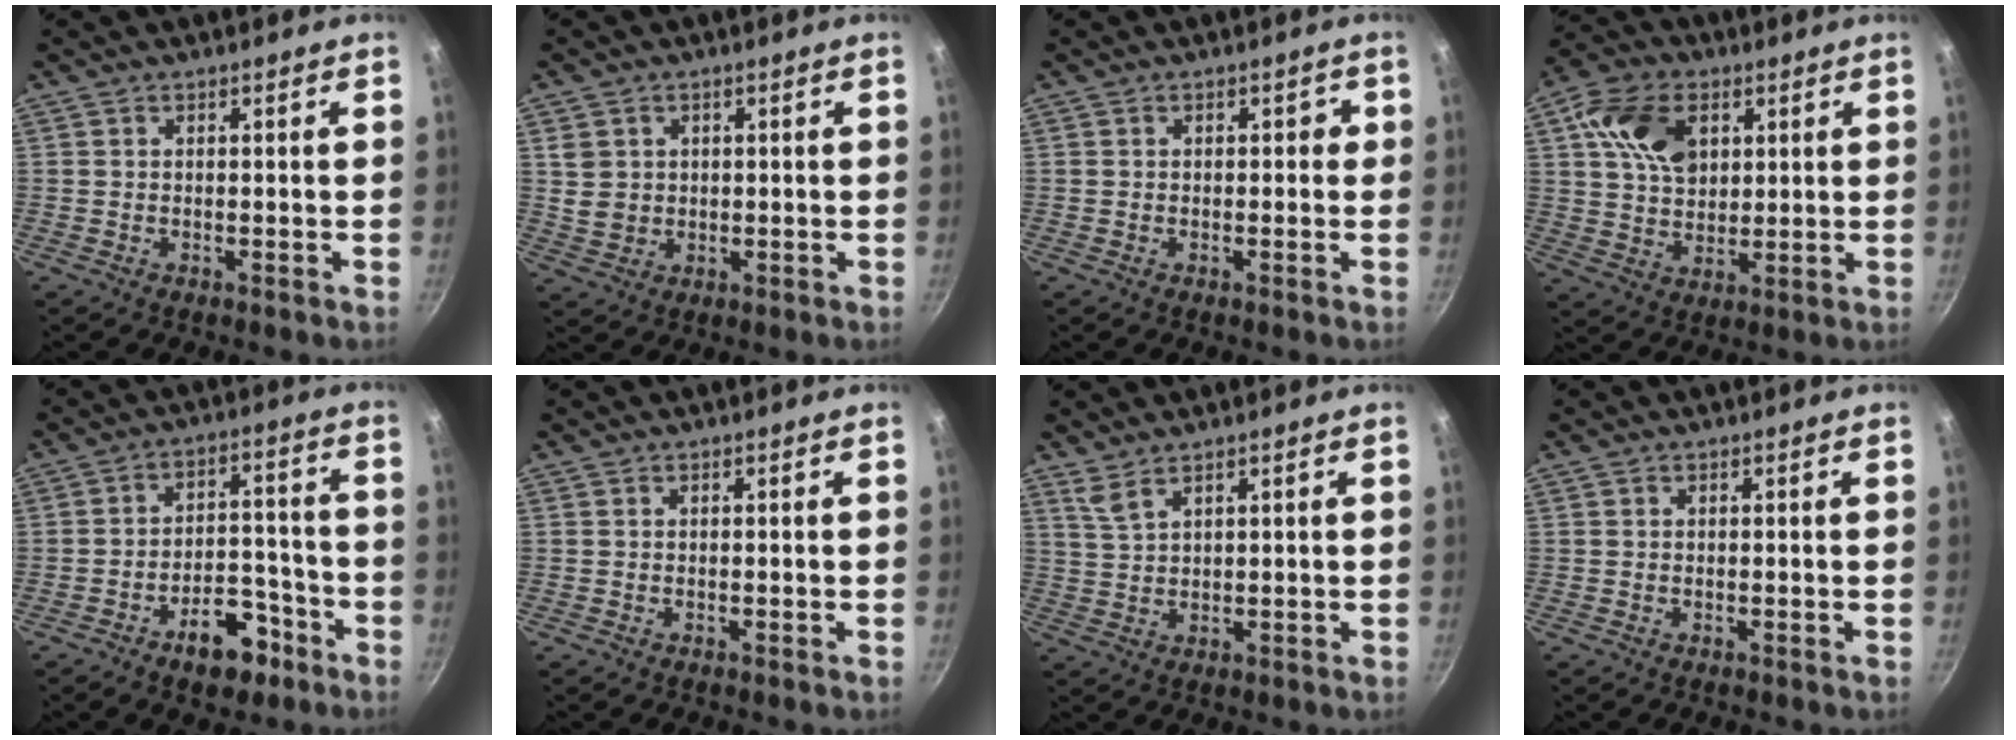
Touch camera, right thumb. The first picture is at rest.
{"total": 5.0, "force": [0.9, 4.7, 1.5], "torque": [-0.009, 0.000, 0.021]}
{"total": 1.2, "force": [0.1, 1.1, 0.6], "torque": [0.007, 0.002, -0.002]}
{"total": 11.8, "force": [4.1, 8.2, 7.4], "torque": [-0.110, -0.004, 0.071]}
{"total": 10.0, "force": [-6.0, 5.5, 5.8], "torque": [-0.053, 0.054, -0.082]}
{"total": 0.0}
{"total": 3.0, "force": [2.5, 0.8, 1.4], "torque": [-0.031, -0.016, 0.057]}
{"total": 0.0}